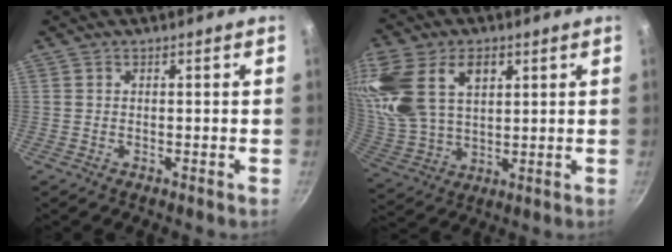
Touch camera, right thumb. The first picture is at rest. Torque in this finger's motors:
{"motor_torque": [0.56, 4.45, 0.38, 0.29, 0.26]}